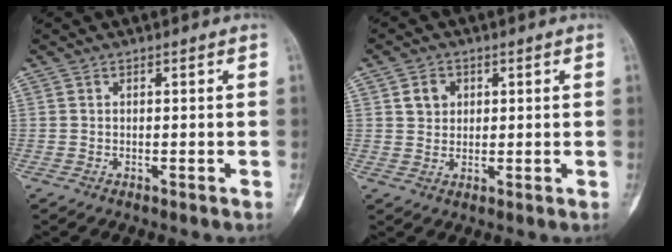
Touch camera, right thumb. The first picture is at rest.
{"total": 3.5, "force": [1.2, 2.9, 1.5], "torque": [-0.009, -0.005, 0.022]}